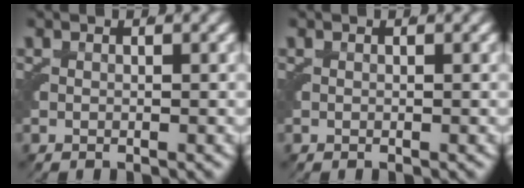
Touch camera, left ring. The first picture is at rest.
{"total": 0.0}